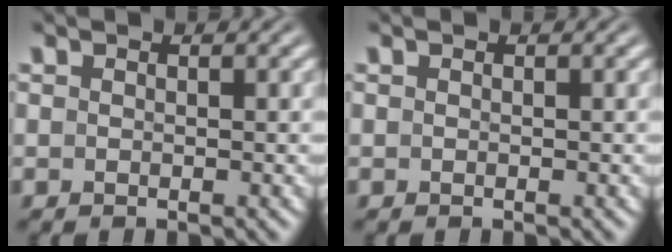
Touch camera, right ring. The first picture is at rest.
{"total": 0.0}